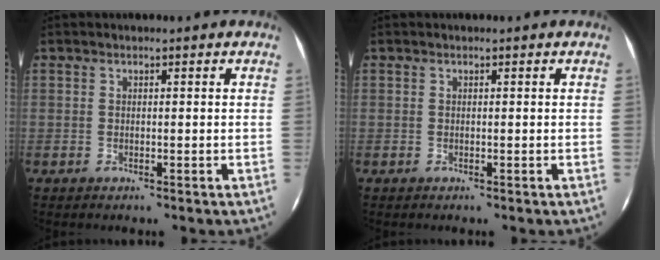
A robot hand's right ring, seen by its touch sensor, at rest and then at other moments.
{"total": 0.0}